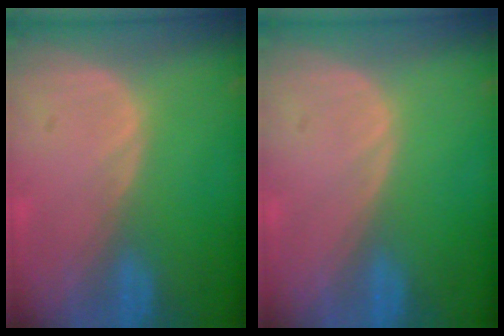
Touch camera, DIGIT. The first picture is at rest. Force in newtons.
{"total": 0.0}